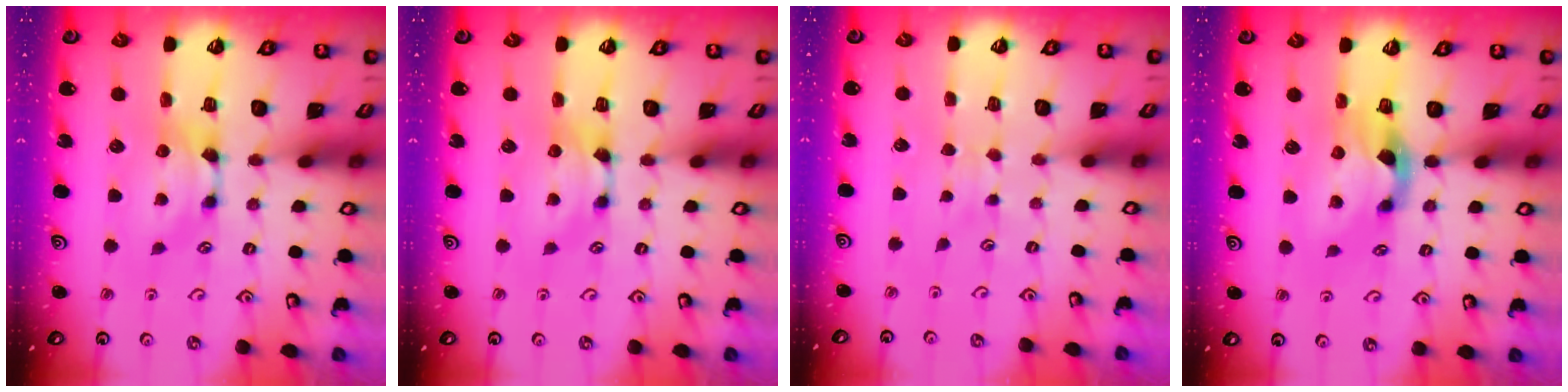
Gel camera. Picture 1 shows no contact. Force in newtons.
{"total": 0.0}
{"total": 2.8, "press": 2.7, "slide": 0.4}
{"total": 2.3, "press": 1.9, "slide": 1.2}